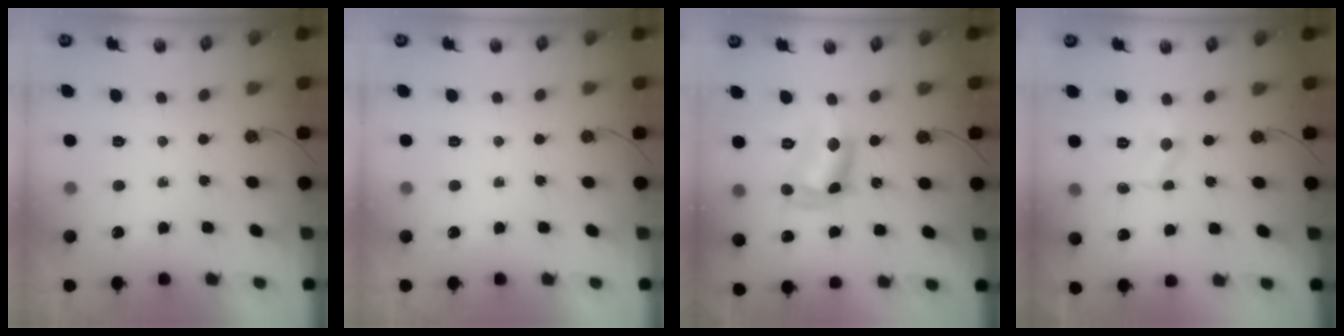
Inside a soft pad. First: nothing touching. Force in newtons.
{"total": 0.0}
{"total": 13.4, "press": 13.4, "slide": 0.9}
{"total": 1.7, "press": 1.6, "slide": 0.2}